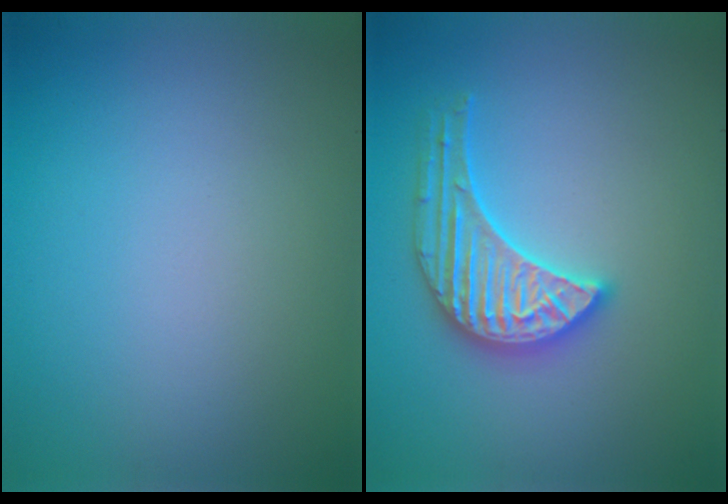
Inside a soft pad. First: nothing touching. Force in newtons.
{"total": 3.8, "press": 3.8, "slide": 0.4}